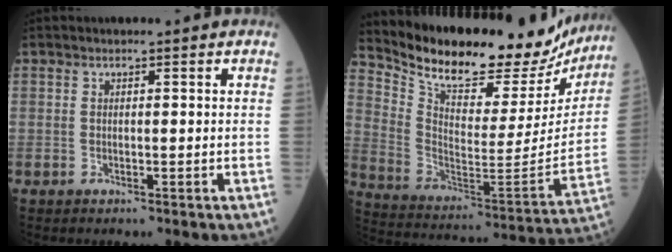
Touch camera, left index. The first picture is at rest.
{"total": 26.4, "force": [23.7, 7.2, 8.9], "torque": [-0.152, -0.056, 0.337]}